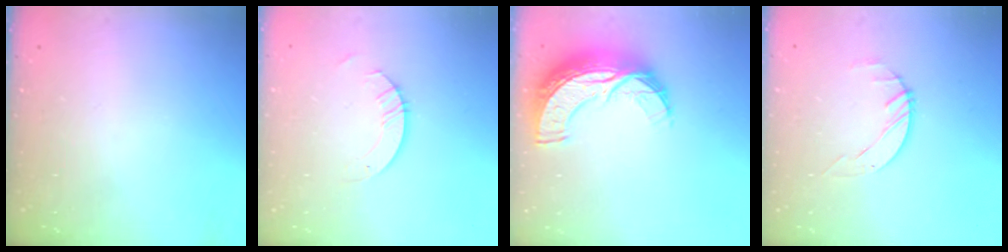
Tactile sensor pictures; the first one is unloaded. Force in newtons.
{"total": 3.6, "press": 3.6, "slide": 0.4}
{"total": 13.7, "press": 13.6, "slide": 0.8}
{"total": 1.4, "press": 1.4, "slide": 0.2}